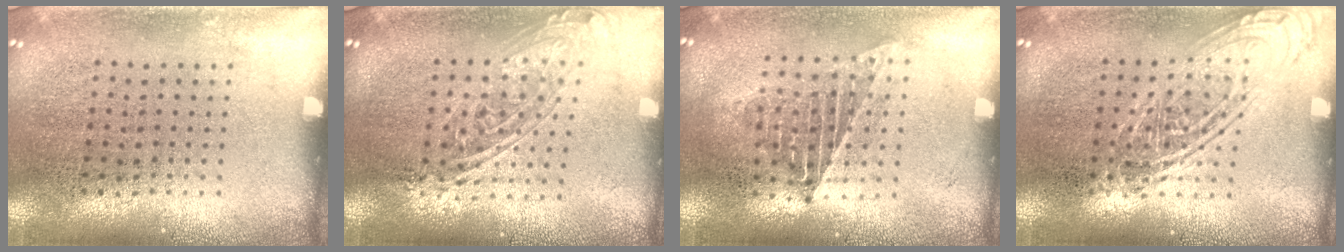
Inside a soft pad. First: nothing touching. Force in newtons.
{"total": 1.6, "press": 1.3, "slide": 0.9}
{"total": 1.2, "press": 1.1, "slide": 0.4}
{"total": 2.6, "press": 2.6, "slide": 0.4}